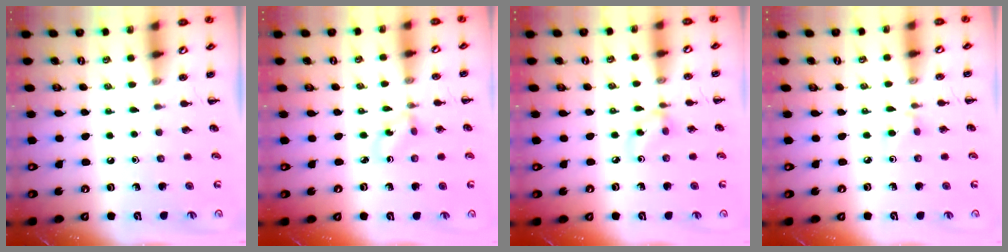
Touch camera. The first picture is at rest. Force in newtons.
{"total": 1.3, "press": 1.0, "slide": 0.7}
{"total": 5.0, "press": 5.0, "slide": 0.4}
{"total": 3.2, "press": 3.1, "slide": 1.0}